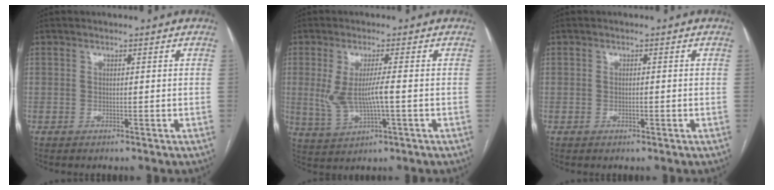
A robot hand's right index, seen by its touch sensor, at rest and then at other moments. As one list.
[{"total": 6.5, "force": [-0.2, 1.1, 6.4], "torque": [-0.139, 0.000, 0.003]}, {"total": 0.9, "force": [-0.4, 0.3, 0.7], "torque": [-0.014, 0.000, -0.006]}]